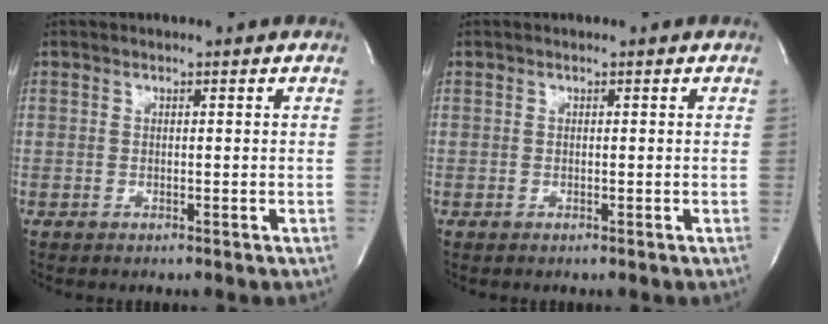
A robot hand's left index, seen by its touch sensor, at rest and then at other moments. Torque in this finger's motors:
{"motor_torque": [0.00, 0.00, 0.00, 0.00]}